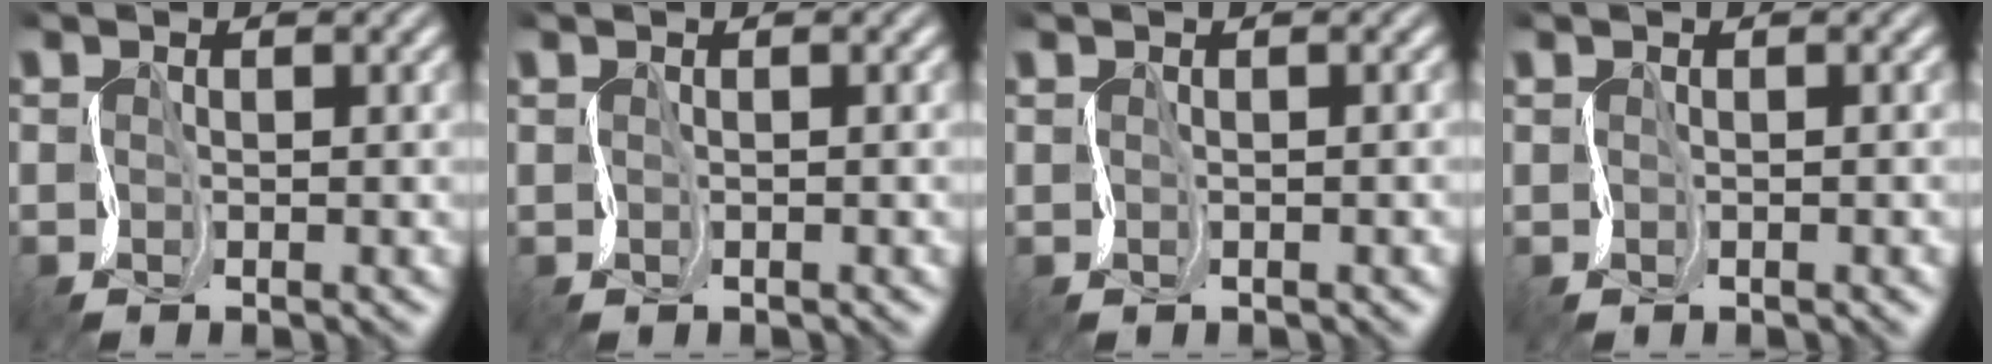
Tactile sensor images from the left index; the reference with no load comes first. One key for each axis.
{"total": 0.7, "fx": 0.4, "fy": 0.3, "fz": 0.5, "tx": 0.003, "ty": 0.006, "tz": 0.007}
{"total": 1.0, "fx": 0.3, "fy": 0.5, "fz": 0.8, "tx": 0.004, "ty": 0.004, "tz": 0.004}
{"total": 0.9, "fx": 0.2, "fy": 0.4, "fz": 0.8, "tx": 0.002, "ty": 0.005, "tz": 0.005}